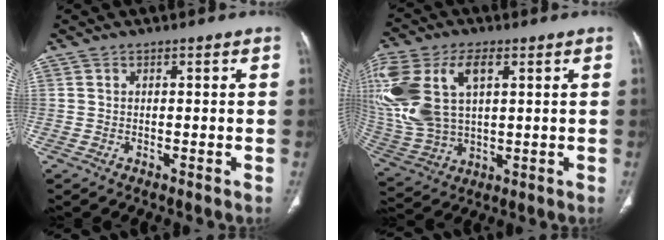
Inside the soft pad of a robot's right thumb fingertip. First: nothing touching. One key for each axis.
{"total": 22.5, "fx": 6.4, "fy": 13.1, "fz": 17.0, "tx": -0.417, "ty": 0.007, "tz": 0.130}